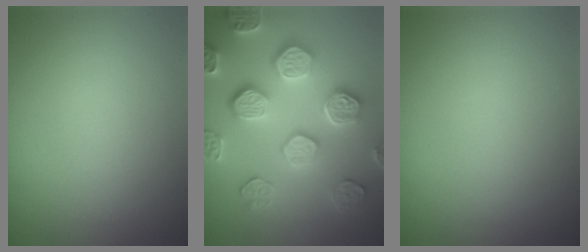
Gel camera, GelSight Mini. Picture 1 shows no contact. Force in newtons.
{"total": 6.0, "press": 5.5, "slide": 2.4}
{"total": 0.0}